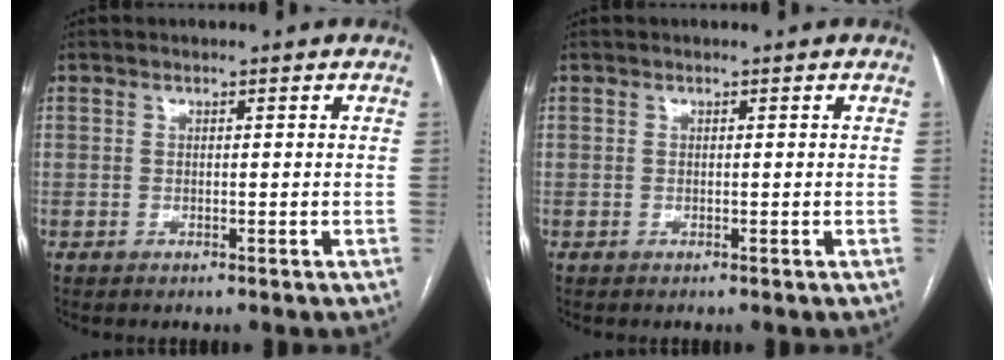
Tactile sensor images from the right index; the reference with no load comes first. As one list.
[{"total": 0.0}]